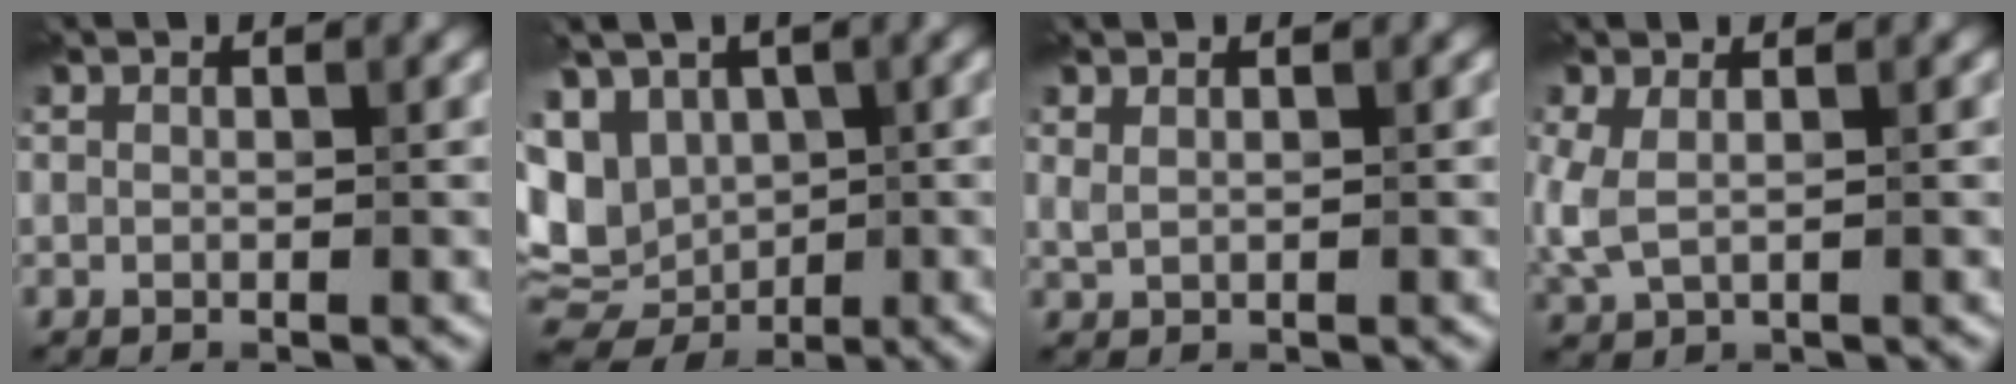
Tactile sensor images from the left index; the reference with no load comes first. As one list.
[{"total": 9.5, "force": [0.7, 7.4, 5.9], "torque": [-0.112, -0.002, 0.025]}, {"total": 0.8, "force": [0.4, 0.3, 0.5], "torque": [-0.018, -0.003, 0.014]}, {"total": 2.6, "force": [0.0, 1.4, 2.2], "torque": [-0.070, -0.004, 0.003]}]